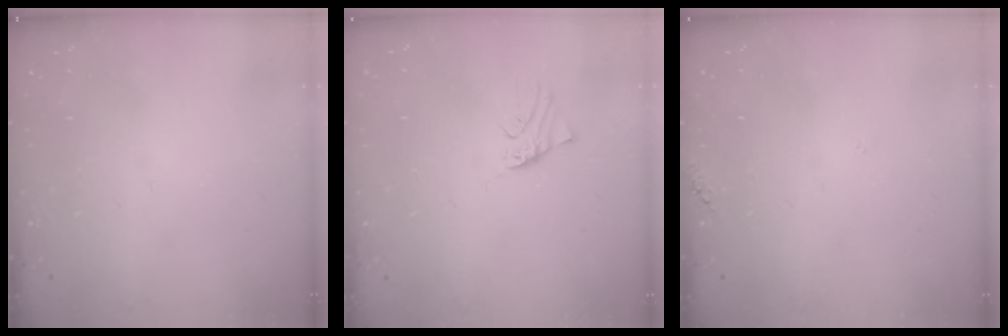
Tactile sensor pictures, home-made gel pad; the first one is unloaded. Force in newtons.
{"total": 0.7, "press": 0.7, "slide": 0.0}
{"total": 4.8, "press": 4.8, "slide": 0.4}